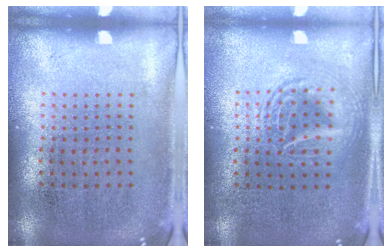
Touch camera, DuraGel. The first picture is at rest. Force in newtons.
{"total": 1.6, "press": 1.6, "slide": 0.2}